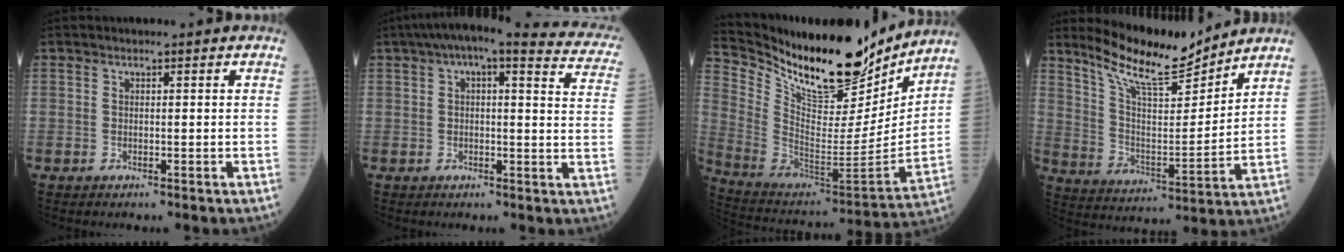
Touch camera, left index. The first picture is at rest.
{"total": 17.7, "force": [15.2, 3.4, 8.4], "torque": [-0.102, 0.006, 0.161]}
{"total": 22.1, "force": [18.6, 6.3, 10.0], "torque": [-0.190, -0.036, 0.315]}
{"total": 12.6, "force": [11.5, 1.1, 4.9], "torque": [-0.097, -0.007, 0.212]}